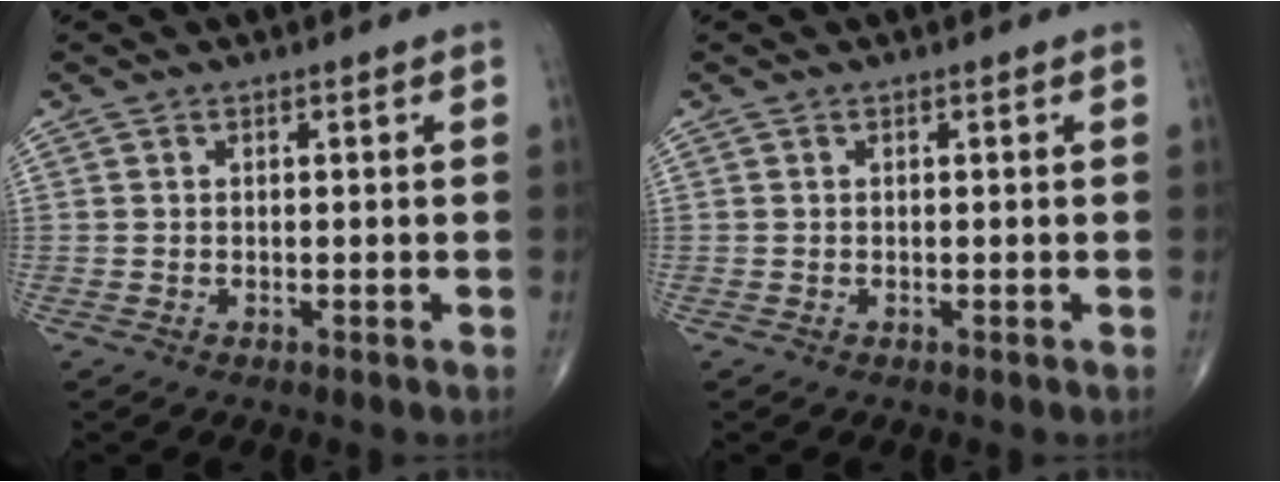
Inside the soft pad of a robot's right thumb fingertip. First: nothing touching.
{"total": 0.0}